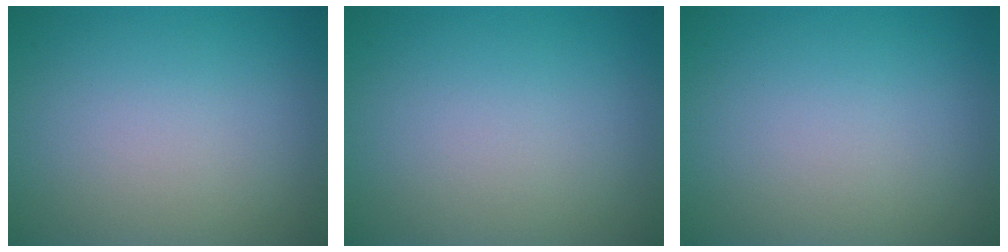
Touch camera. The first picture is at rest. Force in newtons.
{"total": 0.0}
{"total": 0.0}